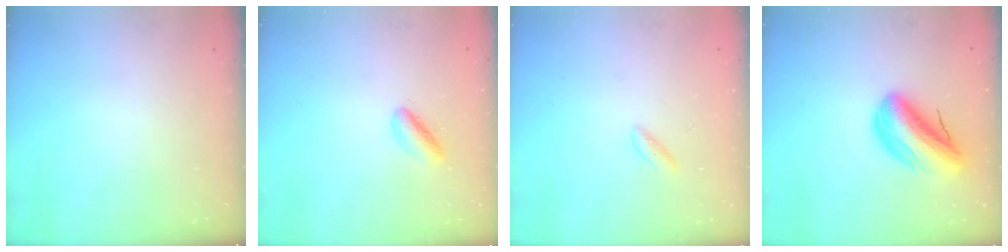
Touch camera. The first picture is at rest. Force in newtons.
{"total": 4.1, "press": 4.1, "slide": 0.6}
{"total": 1.0, "press": 0.9, "slide": 0.5}
{"total": 14.2, "press": 13.7, "slide": 3.6}